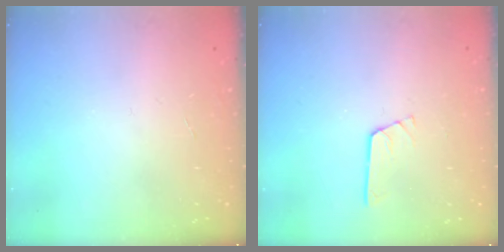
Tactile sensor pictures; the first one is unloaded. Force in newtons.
{"total": 2.3, "press": 2.3, "slide": 0.3}